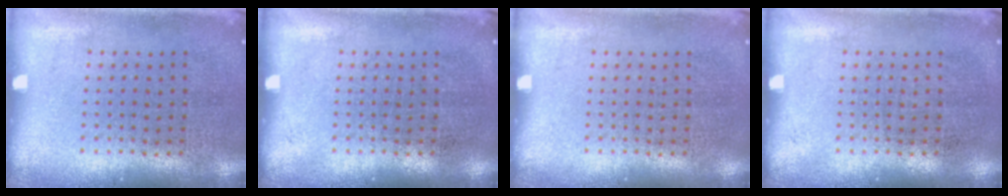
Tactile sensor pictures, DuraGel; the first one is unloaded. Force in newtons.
{"total": 0.0}
{"total": 0.0}
{"total": 0.0}